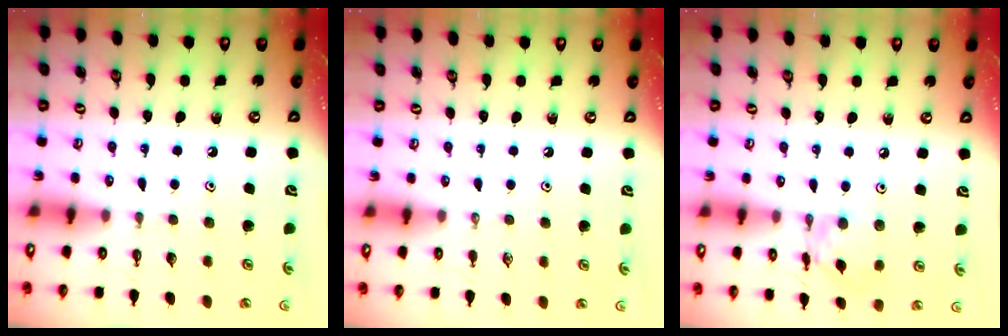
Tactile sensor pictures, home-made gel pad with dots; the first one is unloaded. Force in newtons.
{"total": 0.0}
{"total": 6.7, "press": 6.7, "slide": 0.3}